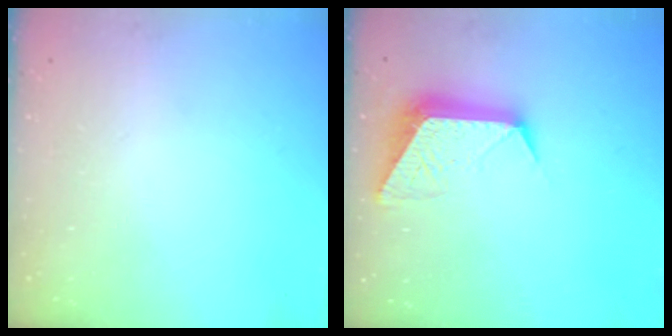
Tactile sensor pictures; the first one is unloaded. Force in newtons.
{"total": 11.5, "press": 11.4, "slide": 1.0}